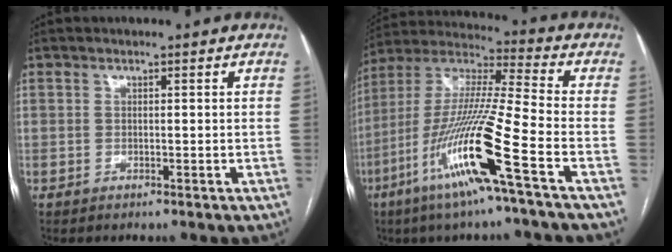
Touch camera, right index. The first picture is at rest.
{"total": 17.9, "force": [-8.0, -0.9, 16.0], "torque": [-0.333, -0.027, -0.159]}